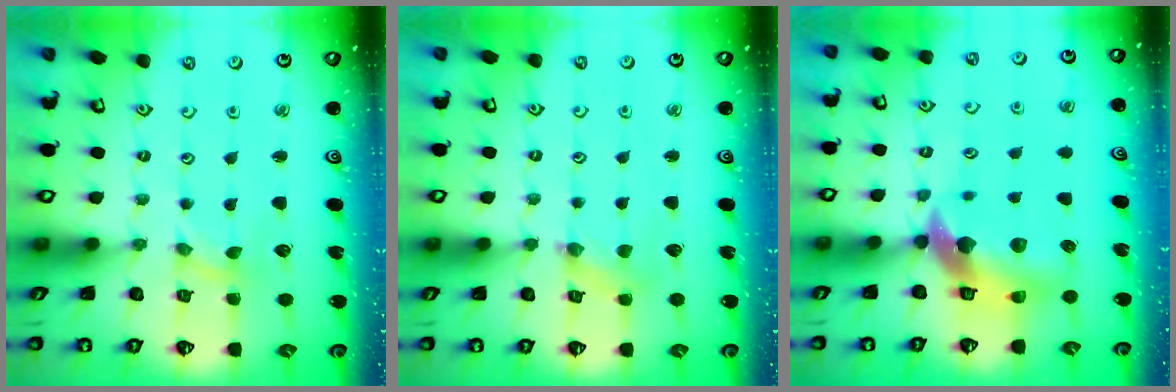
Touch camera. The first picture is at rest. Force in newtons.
{"total": 0.9, "press": 0.9, "slide": 0.3}
{"total": 13.3, "press": 13.1, "slide": 2.1}